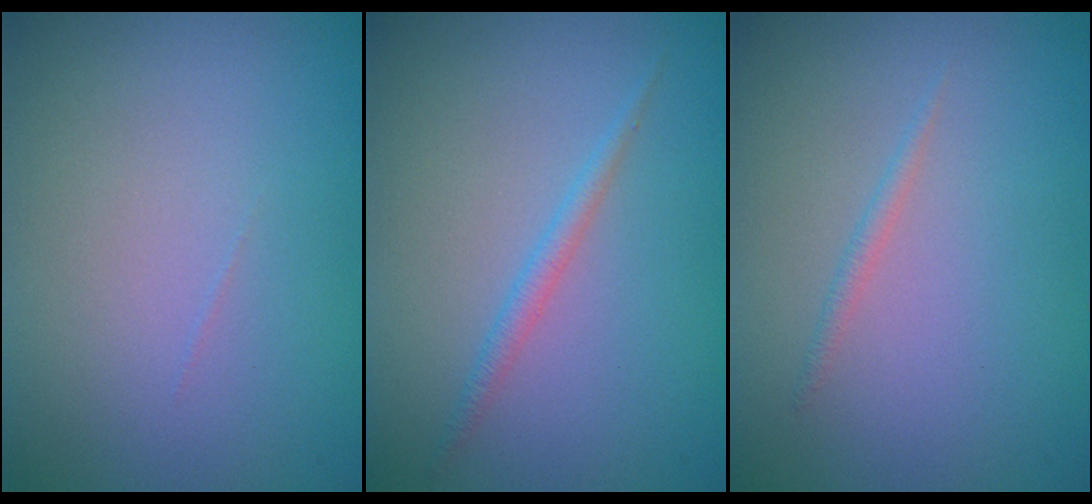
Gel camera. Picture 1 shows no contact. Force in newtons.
{"total": 1.2, "press": 1.2, "slide": 0.1}
{"total": 0.7, "press": 0.7, "slide": 0.1}